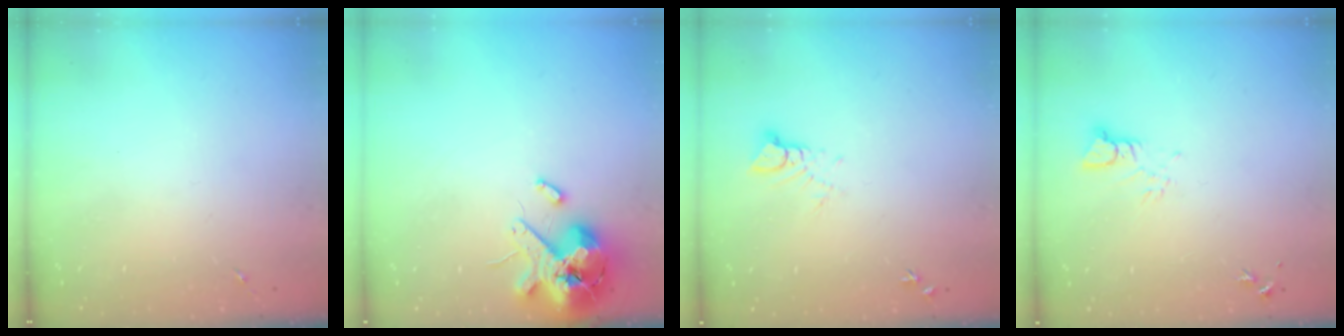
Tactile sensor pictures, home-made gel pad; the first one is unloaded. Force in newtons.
{"total": 13.6, "press": 13.5, "slide": 2.2}
{"total": 3.5, "press": 3.5, "slide": 0.2}
{"total": 3.2, "press": 3.2, "slide": 0.2}